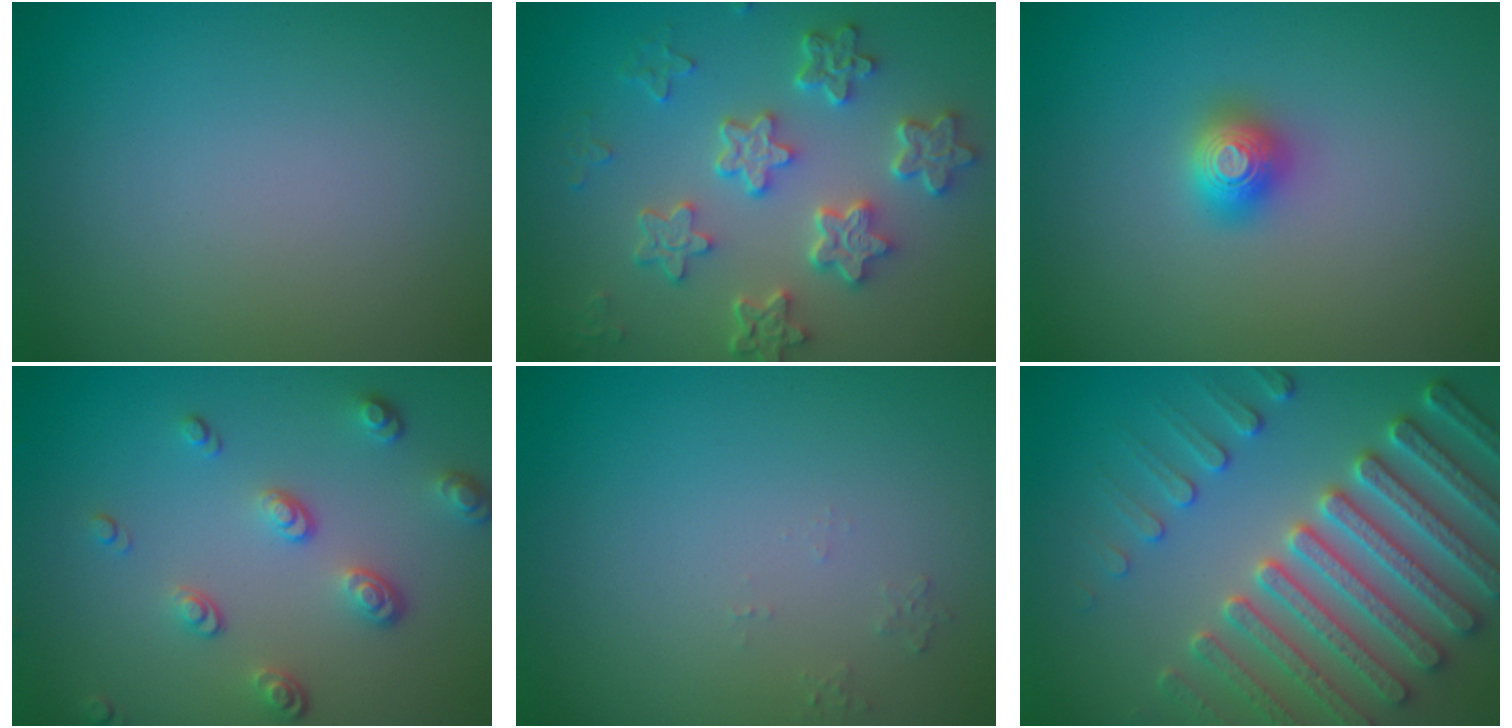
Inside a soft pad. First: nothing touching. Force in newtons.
{"total": 6.2, "press": 4.9, "slide": 3.9}
{"total": 1.6, "press": 1.6, "slide": 0.2}
{"total": 3.4, "press": 2.6, "slide": 2.2}
{"total": 0.8, "press": 0.7, "slide": 0.2}
{"total": 7.4, "press": 7.2, "slide": 2.0}